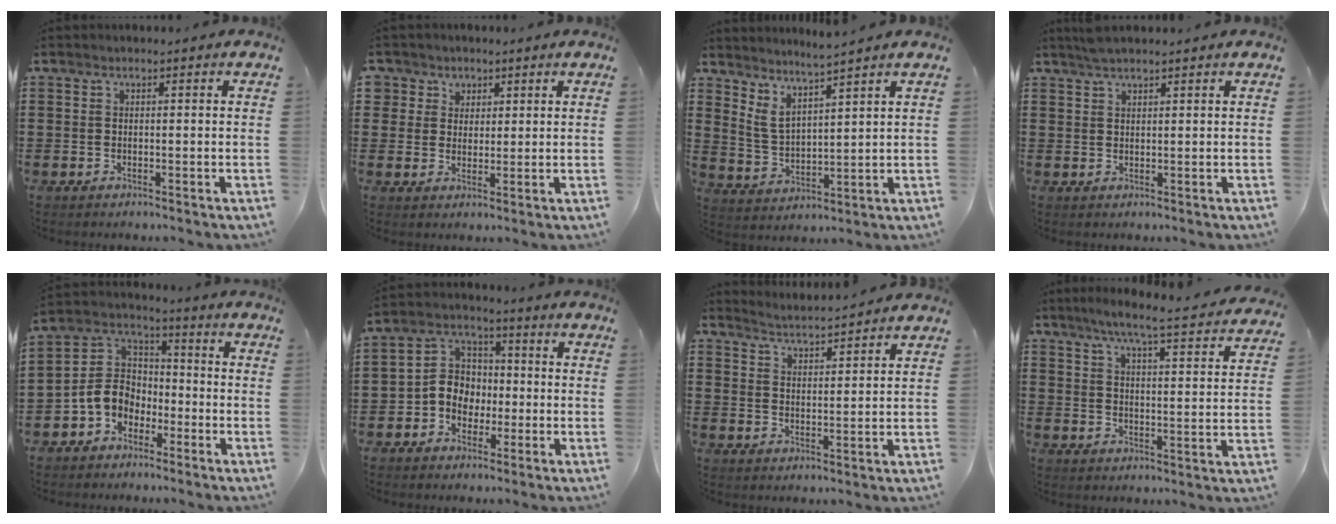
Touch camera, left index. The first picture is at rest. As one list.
[{"total": 3.5, "force": [1.7, 3.1, -0.3], "torque": [-0.005, 0.009, 0.027]}, {"total": 3.7, "force": [3.4, 0.3, 1.6], "torque": [-0.046, -0.022, 0.057]}, {"total": 2.1, "force": [1.9, 0.3, 0.9], "torque": [-0.021, 0.001, 0.036]}, {"total": 6.4, "force": [-2.9, 5.0, 2.6], "torque": [-0.091, 0.007, -0.069]}, {"total": 6.1, "force": [-1.7, 5.4, 2.3], "torque": [-0.071, 0.012, -0.040]}, {"total": 3.2, "force": [3.2, -0.5, 0.2], "torque": [-0.016, -0.022, 0.053]}, {"total": 6.2, "force": [5.2, -0.6, 3.2], "torque": [-0.072, -0.039, 0.083]}]